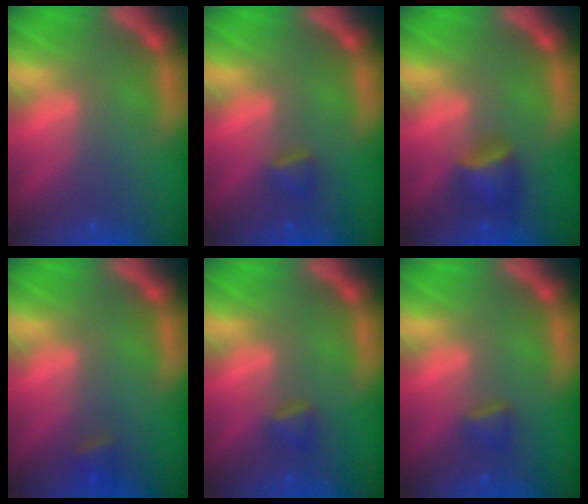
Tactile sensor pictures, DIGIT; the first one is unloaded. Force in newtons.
{"total": 1.4}
{"total": 2.9}
{"total": 1.4}
{"total": 1.4}
{"total": 1.4}